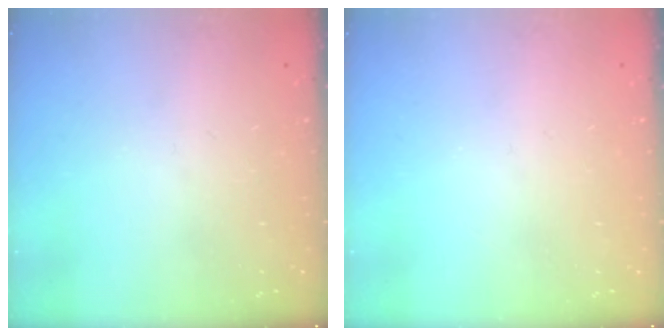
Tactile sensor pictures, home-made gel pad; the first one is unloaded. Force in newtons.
{"total": 0.0}